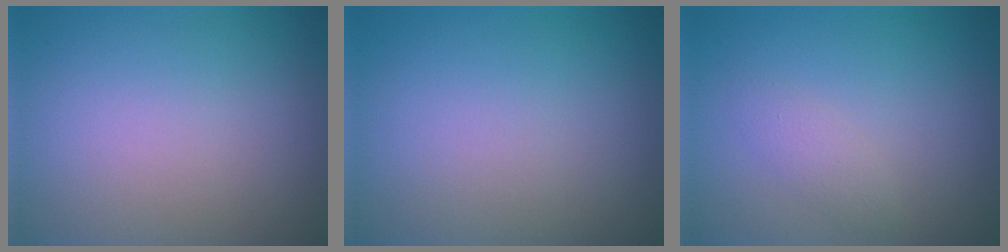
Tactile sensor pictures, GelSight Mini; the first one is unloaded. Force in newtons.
{"total": 0.0}
{"total": 1.3, "press": 1.3, "slide": 0.1}